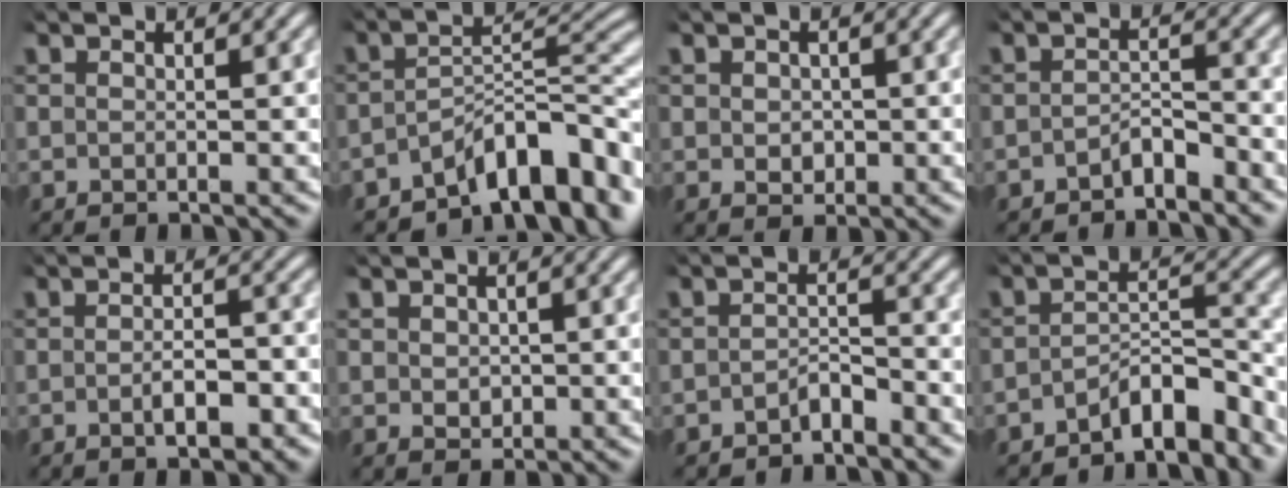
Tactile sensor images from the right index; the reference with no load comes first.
{"total": 7.8, "force": [-4.4, 2.7, 5.8], "torque": [-0.080, -0.019, -0.060]}
{"total": 1.1, "force": [0.0, 0.8, 0.7], "torque": [-0.014, -0.012, 0.012]}
{"total": 2.4, "force": [-2.3, 0.5, 0.7], "torque": [0.000, -0.006, -0.040]}
{"total": 2.9, "force": [-1.6, 1.1, 2.2], "torque": [-0.028, -0.001, -0.029]}
{"total": 0.9, "force": [0.2, 0.6, 0.7], "torque": [-0.012, -0.012, 0.016]}
{"total": 2.1, "force": [-1.9, 0.5, 0.6], "torque": [-0.001, -0.006, -0.035]}
{"total": 4.7, "force": [-4.0, 1.1, 2.4], "torque": [-0.021, -0.004, -0.065]}